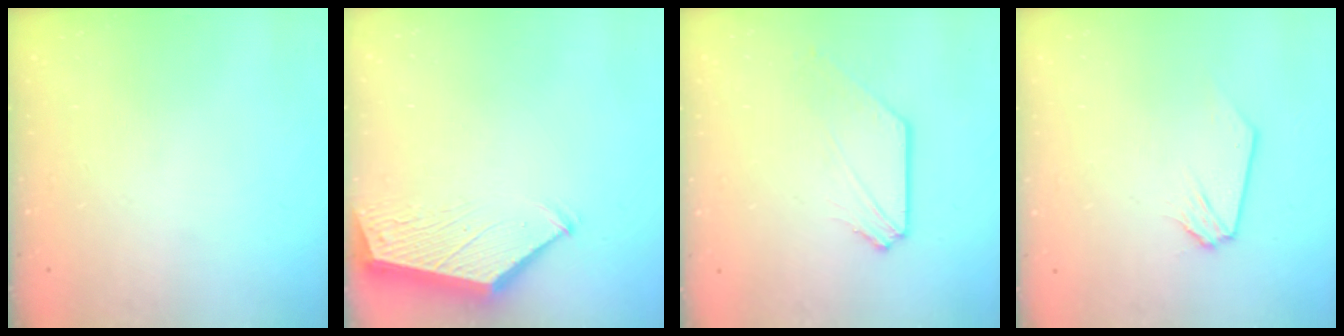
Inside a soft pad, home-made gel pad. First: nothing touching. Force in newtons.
{"total": 3.7, "press": 3.6, "slide": 0.6}
{"total": 1.0, "press": 1.0, "slide": 0.1}
{"total": 0.0}